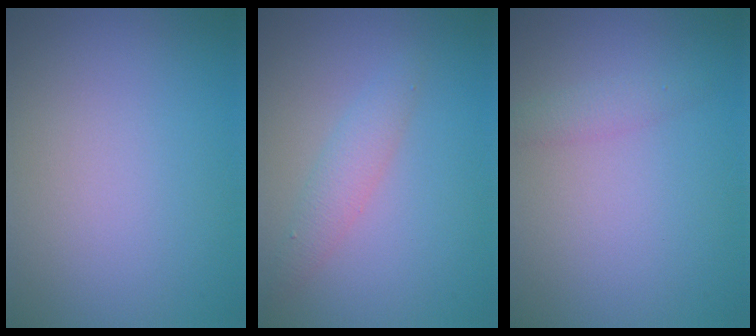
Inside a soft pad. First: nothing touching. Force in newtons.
{"total": 2.0, "press": 2.0, "slide": 0.0}
{"total": 1.3, "press": 1.3, "slide": 0.0}